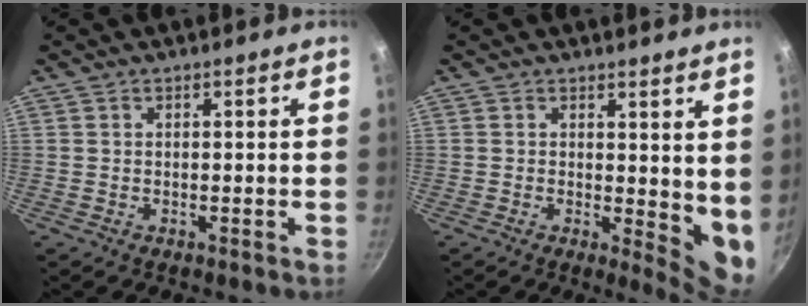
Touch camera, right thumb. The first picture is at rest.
{"total": 6.7, "force": [1.4, 3.2, 5.8], "torque": [-0.065, -0.021, 0.020]}